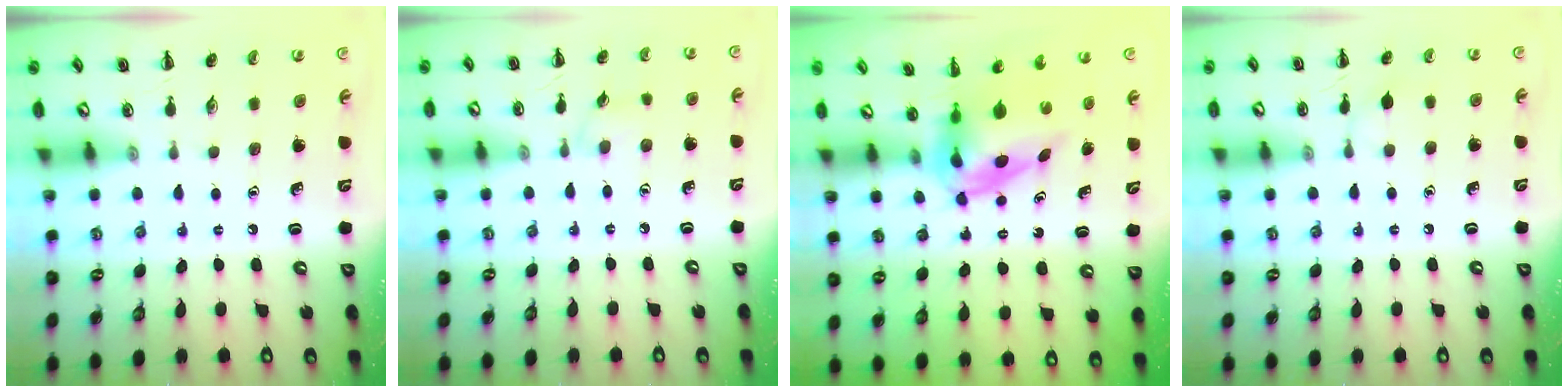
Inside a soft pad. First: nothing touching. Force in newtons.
{"total": 4.3, "press": 3.9, "slide": 1.7}
{"total": 4.0, "press": 3.9, "slide": 0.7}
{"total": 5.2, "press": 4.9, "slide": 1.8}